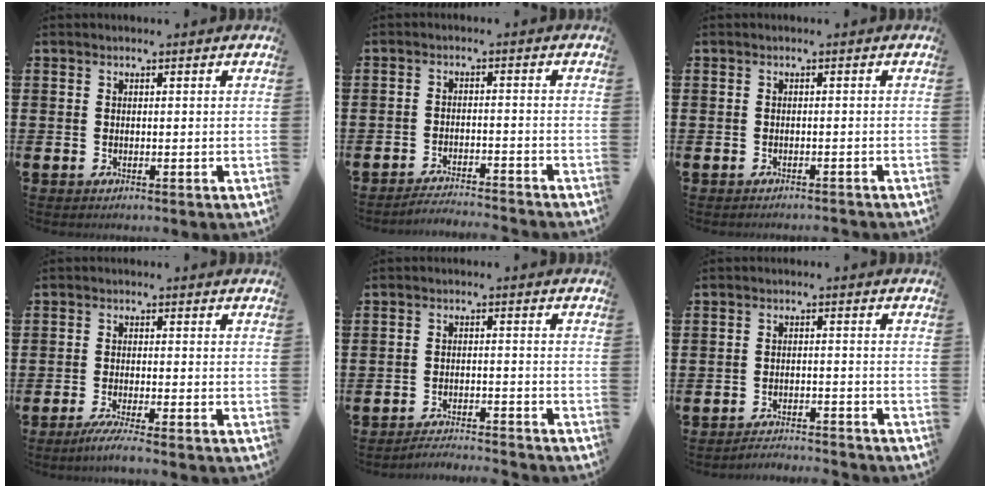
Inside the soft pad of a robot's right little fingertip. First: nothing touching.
{"total": 2.5, "force": [-2.5, -0.3, 0.1], "torque": [-0.005, 0.004, -0.053]}
{"total": 0.7, "force": [-0.7, -0.1, 0.0], "torque": [-0.001, -0.002, -0.014]}
{"total": 2.7, "force": [-2.0, -0.1, 1.8], "torque": [-0.028, -0.003, -0.034]}
{"total": 2.7, "force": [-2.7, -0.1, 0.1], "torque": [-0.004, 0.004, -0.058]}
{"total": 2.5, "force": [-2.5, -0.1, -0.1], "torque": [-0.003, 0.003, -0.053]}